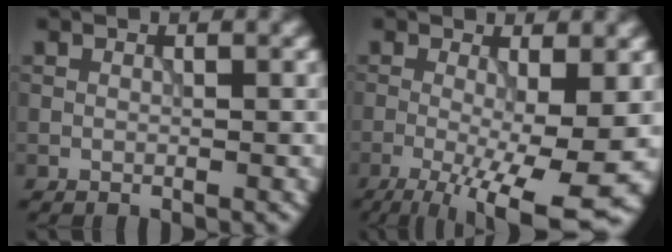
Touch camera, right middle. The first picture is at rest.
{"total": 10.3, "force": [-3.3, 2.7, 9.4], "torque": [-0.146, -0.012, -0.046]}